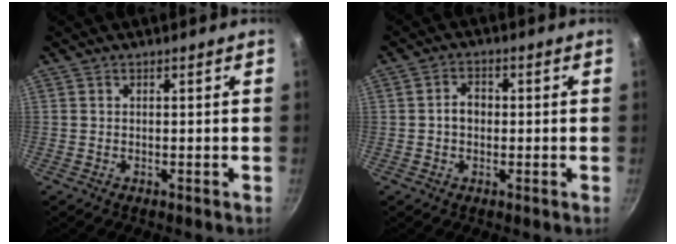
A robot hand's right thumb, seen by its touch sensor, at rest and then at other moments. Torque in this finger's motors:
{"motor_torque": [0.73, 0.66, 0.80, 0.21, 0.01]}